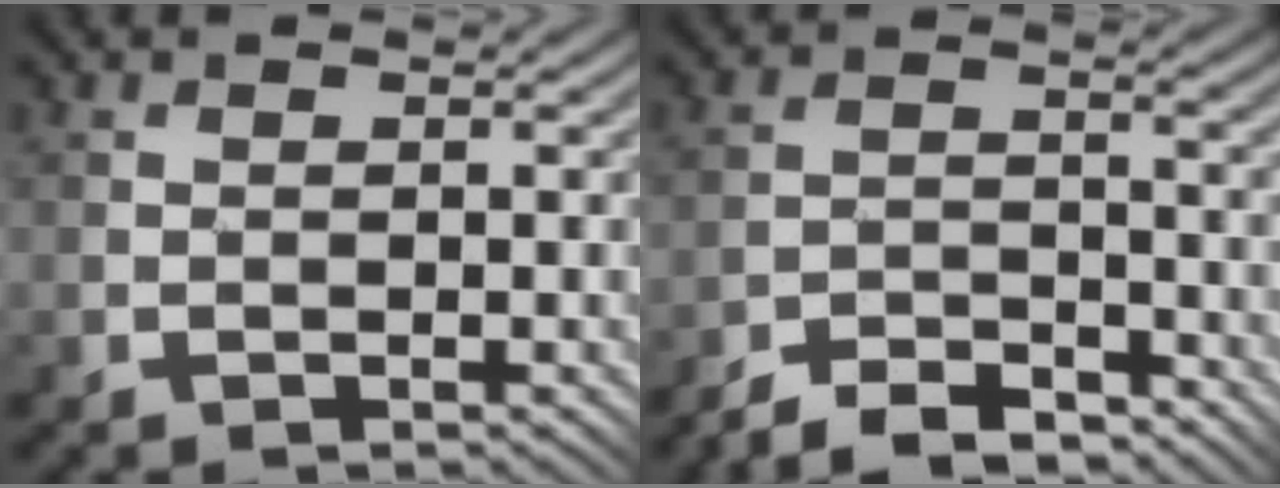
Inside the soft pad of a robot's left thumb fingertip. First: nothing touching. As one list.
[{"total": 5.7, "force": [-5.5, 0.8, 1.4], "torque": [-0.020, 0.008, -0.110]}]